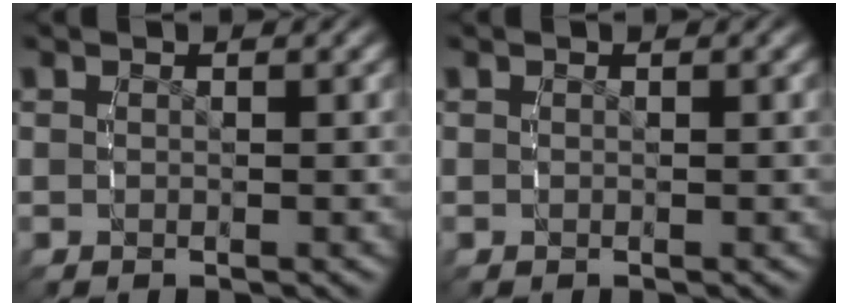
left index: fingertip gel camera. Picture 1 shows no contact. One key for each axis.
{"total": 0.0}